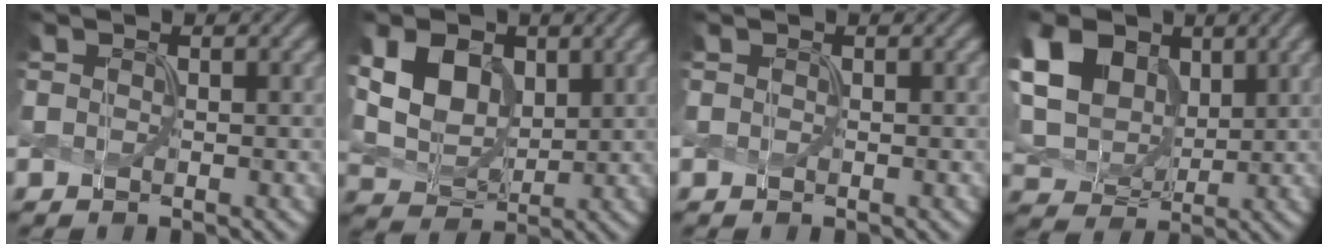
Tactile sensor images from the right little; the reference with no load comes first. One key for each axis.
{"total": 6.3, "fx": 2.0, "fy": 4.4, "fz": 4.0, "tx": -0.089, "ty": -0.002, "tz": 0.037}
{"total": 0.0}
{"total": 9.7, "fx": 3.6, "fy": 7.2, "fz": 5.5, "tx": -0.149, "ty": 0.026, "tz": 0.059}